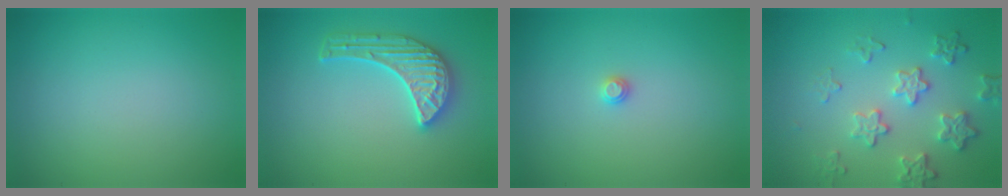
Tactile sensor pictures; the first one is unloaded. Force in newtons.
{"total": 4.2, "press": 3.9, "slide": 1.5}
{"total": 0.6, "press": 0.6, "slide": 0.2}
{"total": 3.9, "press": 3.4, "slide": 2.0}